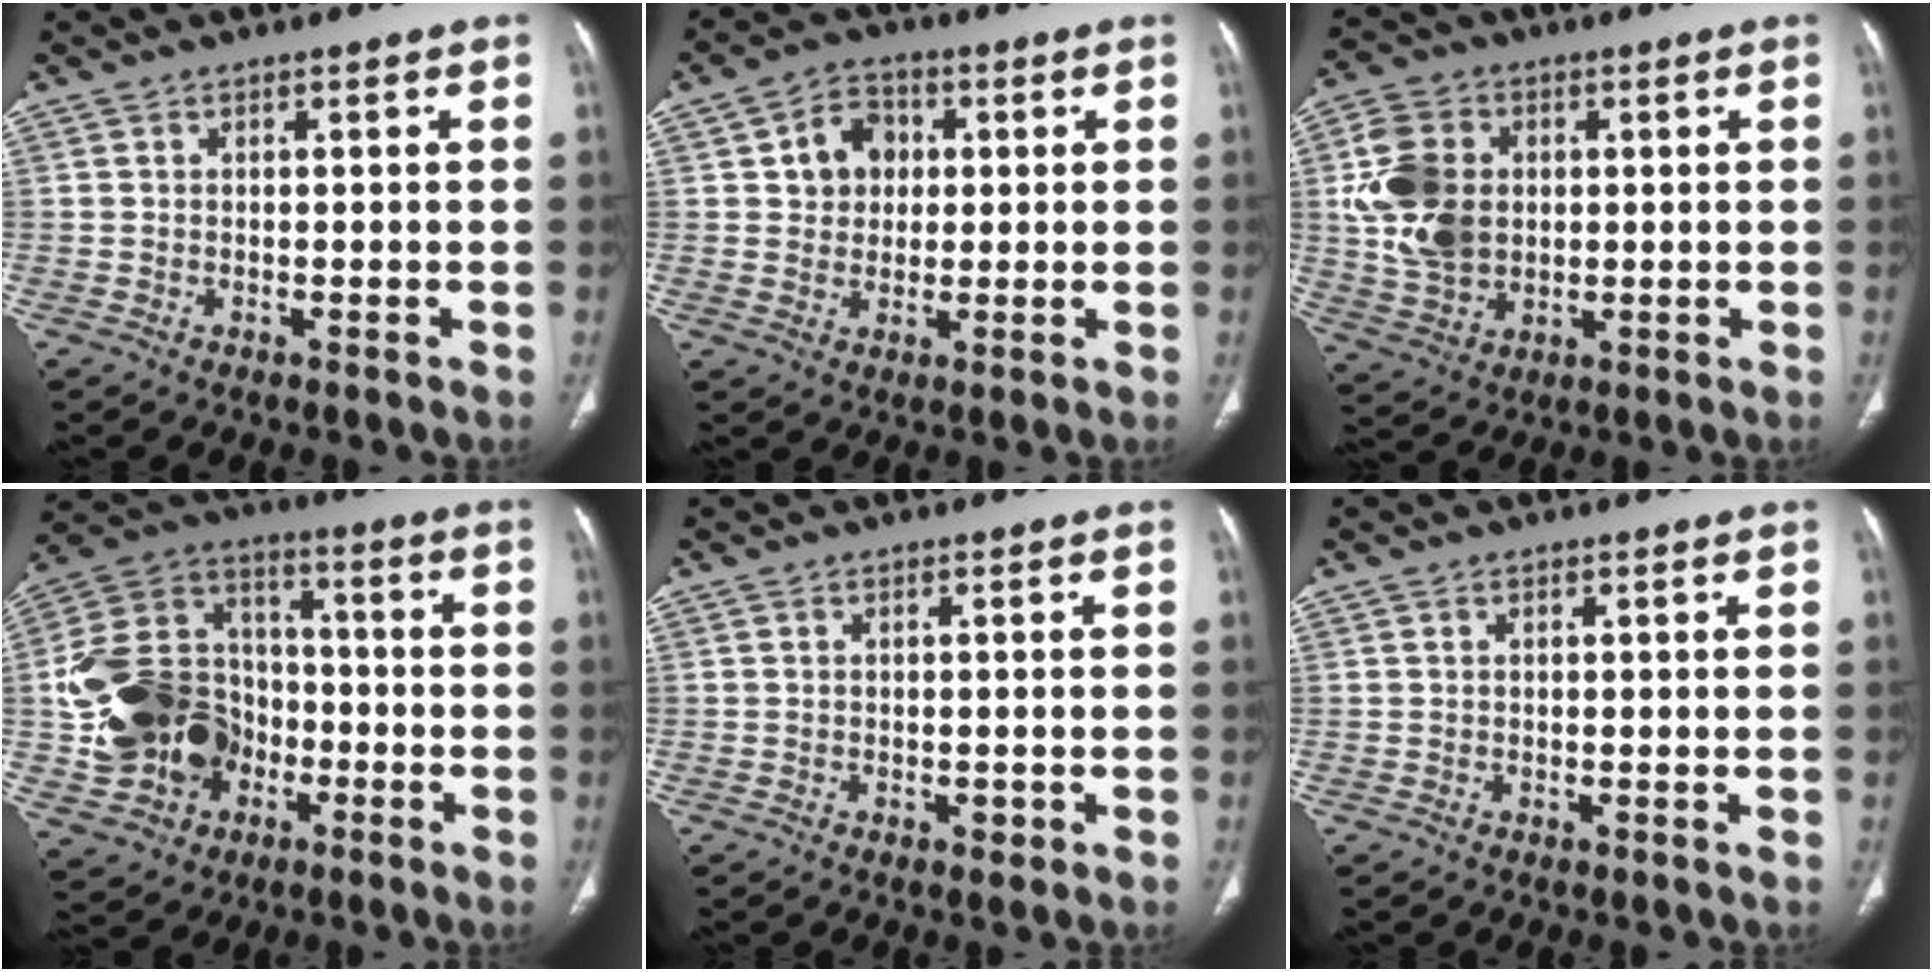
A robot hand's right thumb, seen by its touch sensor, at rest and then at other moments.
{"total": 7.5, "force": [1.6, 6.4, 3.7], "torque": [-0.026, 0.003, 0.023]}
{"total": 12.9, "force": [1.5, 10.0, 8.1], "torque": [-0.142, 0.000, 0.035]}
{"total": 20.0, "force": [-4.6, 16.3, 10.7], "torque": [-0.179, 0.044, -0.073]}
{"total": 1.0, "force": [-0.4, 0.6, 0.6], "torque": [-0.006, 0.000, -0.005]}
{"total": 0.0}